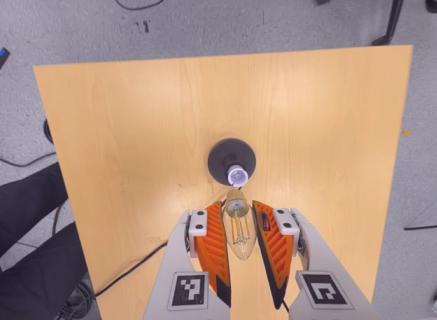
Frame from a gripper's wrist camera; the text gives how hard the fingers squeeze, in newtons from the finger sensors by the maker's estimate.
{"total": 12.1, "left": 12.0, "right": 12.3}